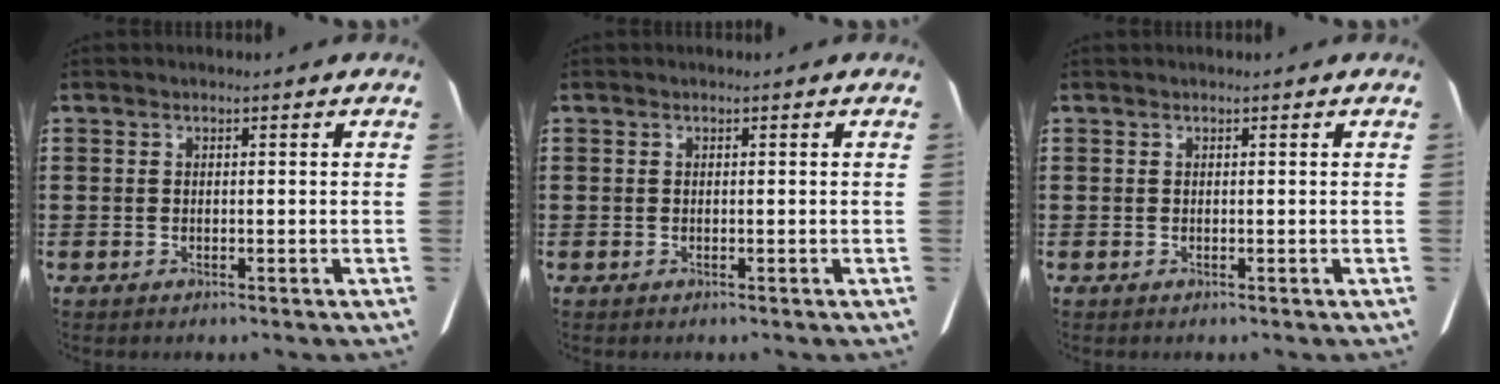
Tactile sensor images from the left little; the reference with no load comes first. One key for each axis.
{"total": 0.0}
{"total": 0.0}